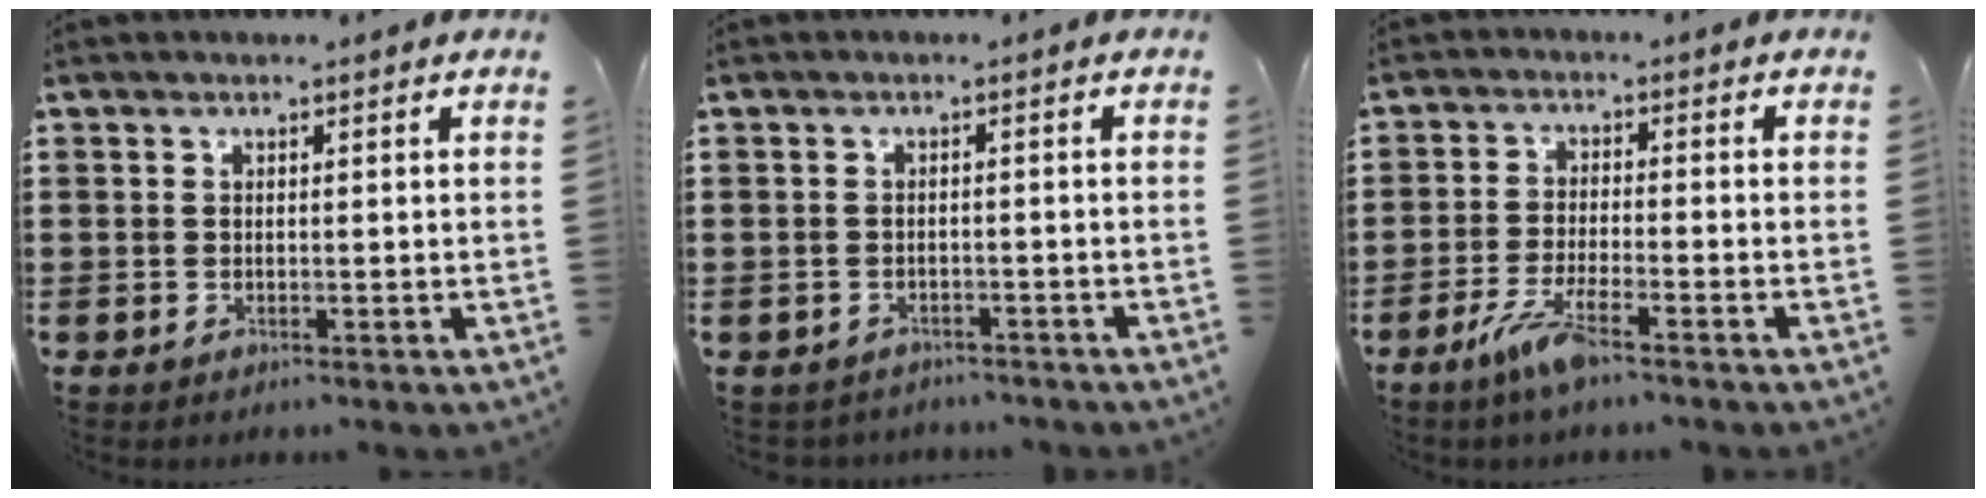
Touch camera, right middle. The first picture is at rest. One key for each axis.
{"total": 1.7, "fx": -1.6, "fy": 0.3, "fz": -0.2, "tx": -0.005, "ty": -0.001, "tz": -0.038}
{"total": 5.3, "fx": -3.5, "fy": 0.4, "fz": 3.9, "tx": -0.082, "ty": -0.011, "tz": -0.064}